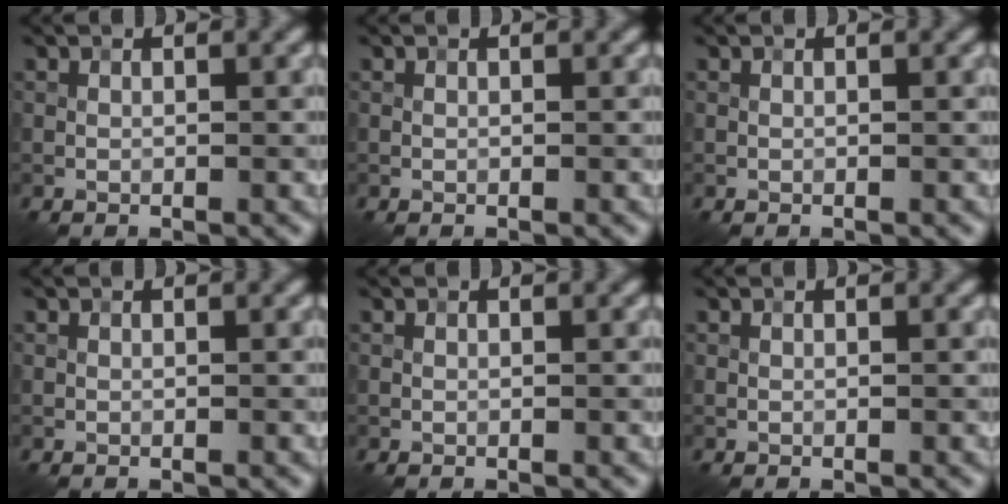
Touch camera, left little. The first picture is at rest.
{"total": 0.0}
{"total": 0.0}
{"total": 0.0}
{"total": 0.0}
{"total": 0.0}